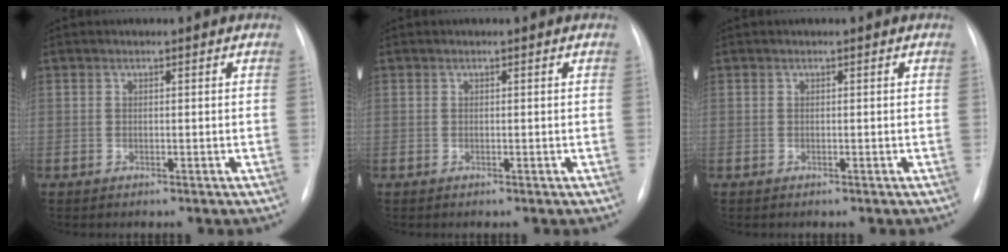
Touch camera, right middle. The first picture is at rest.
{"total": 0.0}
{"total": 0.0}